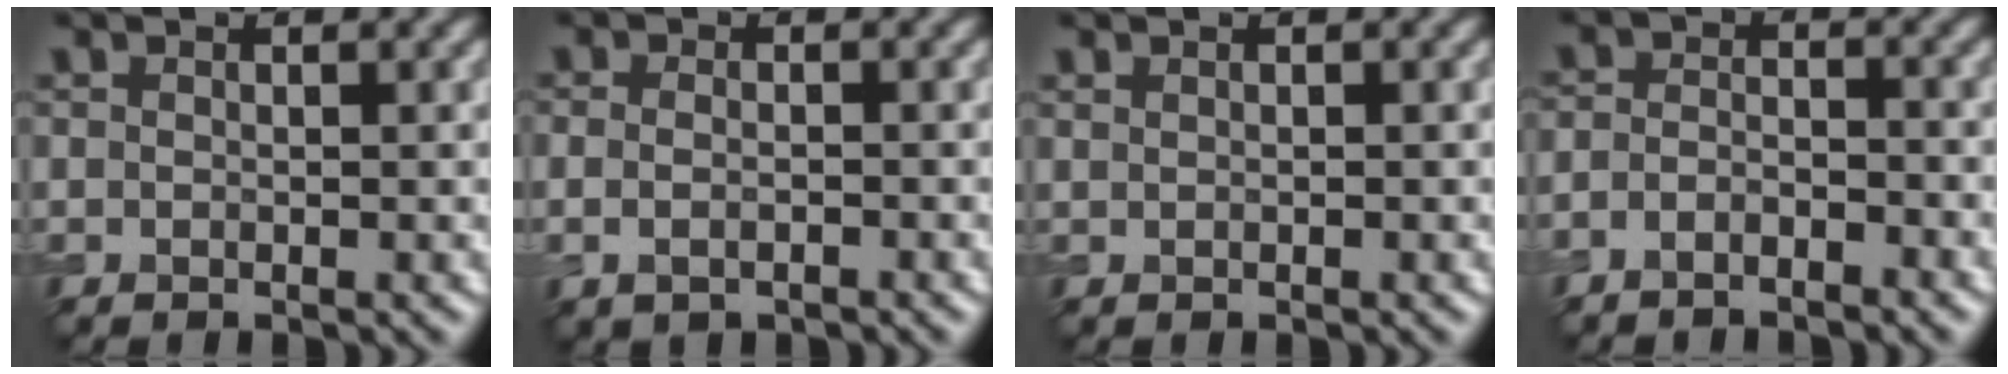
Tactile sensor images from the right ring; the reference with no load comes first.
{"total": 1.8, "force": [-0.6, 0.9, 1.4], "torque": [-0.031, -0.006, -0.012]}
{"total": 0.0}
{"total": 2.2, "force": [-1.8, 0.8, 1.0], "torque": [-0.018, 0.002, -0.039]}